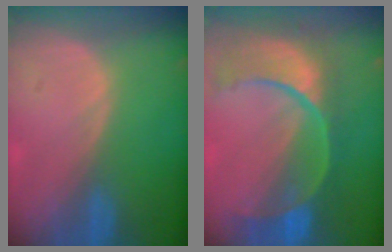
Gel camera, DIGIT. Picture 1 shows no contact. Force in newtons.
{"total": 12.1, "press": 9.8, "slide": 7.2}